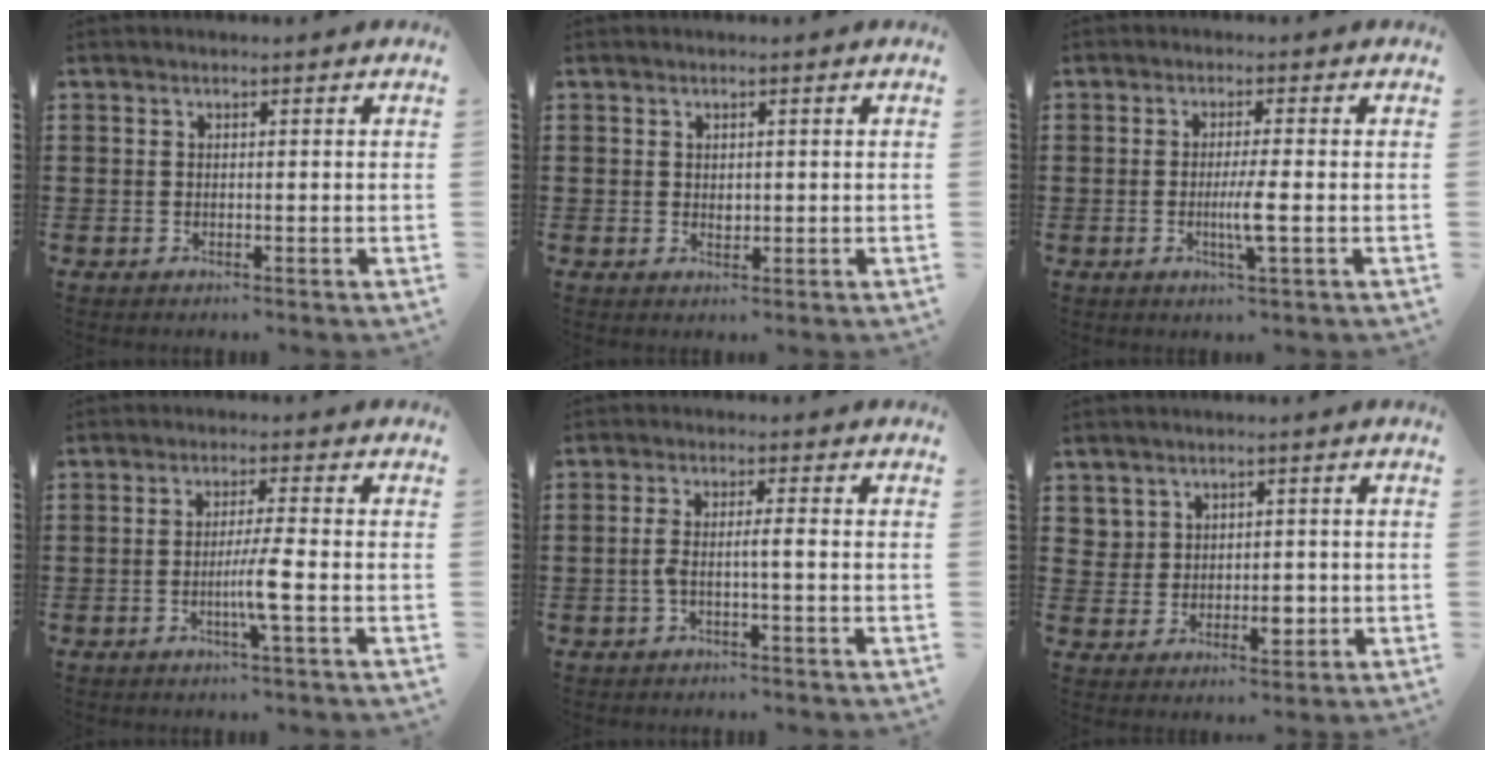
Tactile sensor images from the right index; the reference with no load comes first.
{"total": 1.0, "force": [0.2, 0.8, 0.5], "torque": [-0.011, 0.005, 0.004]}
{"total": 3.9, "force": [-0.9, 0.0, 3.8], "torque": [-0.073, -0.011, -0.021]}
{"total": 4.6, "force": [-1.3, -0.5, 4.3], "torque": [-0.083, -0.014, -0.029]}
{"total": 3.0, "force": [-1.0, 0.0, 2.9], "torque": [-0.068, -0.008, -0.024]}
{"total": 3.8, "force": [0.7, 3.2, 2.0], "torque": [-0.040, 0.005, 0.011]}